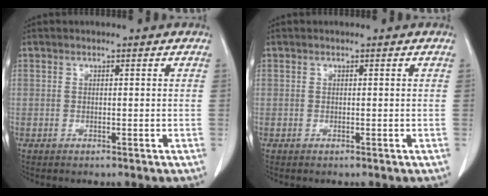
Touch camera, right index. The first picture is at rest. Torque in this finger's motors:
{"motor_torque": [0.00, 0.00, 0.00, 0.00]}